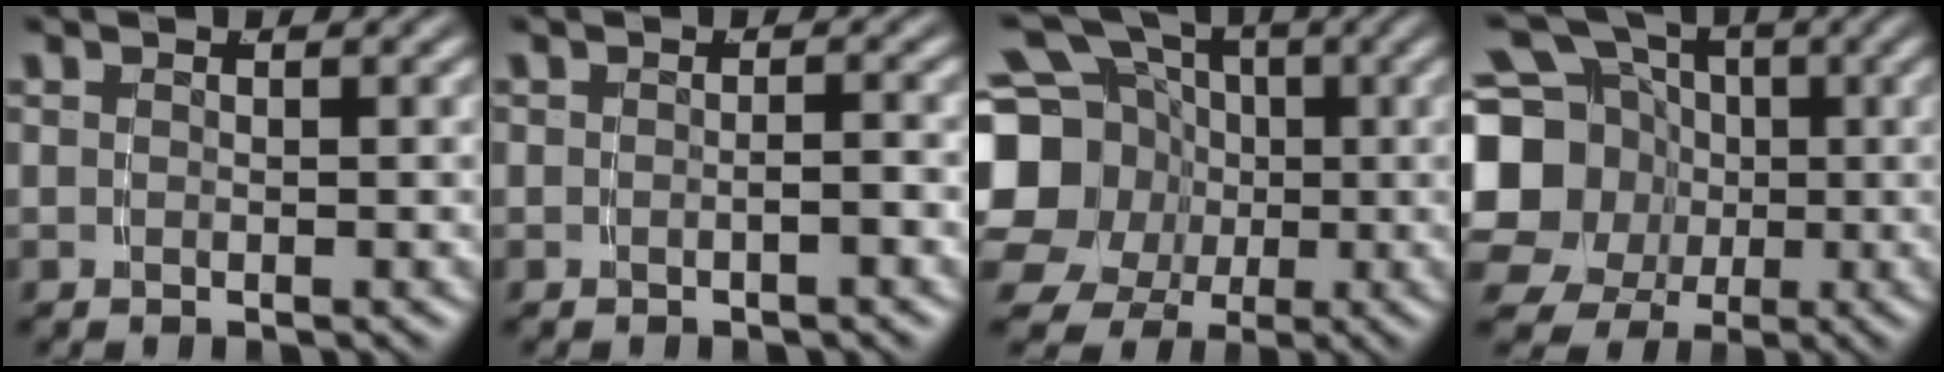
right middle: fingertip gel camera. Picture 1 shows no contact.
{"total": 0.7, "force": [-0.4, 0.5, 0.4], "torque": [0.002, 0.008, -0.013]}
{"total": 14.4, "force": [1.6, 12.8, 6.5], "torque": [-0.135, -0.028, 0.018]}
{"total": 13.2, "force": [1.0, 11.6, 6.1], "torque": [-0.126, -0.033, 0.016]}